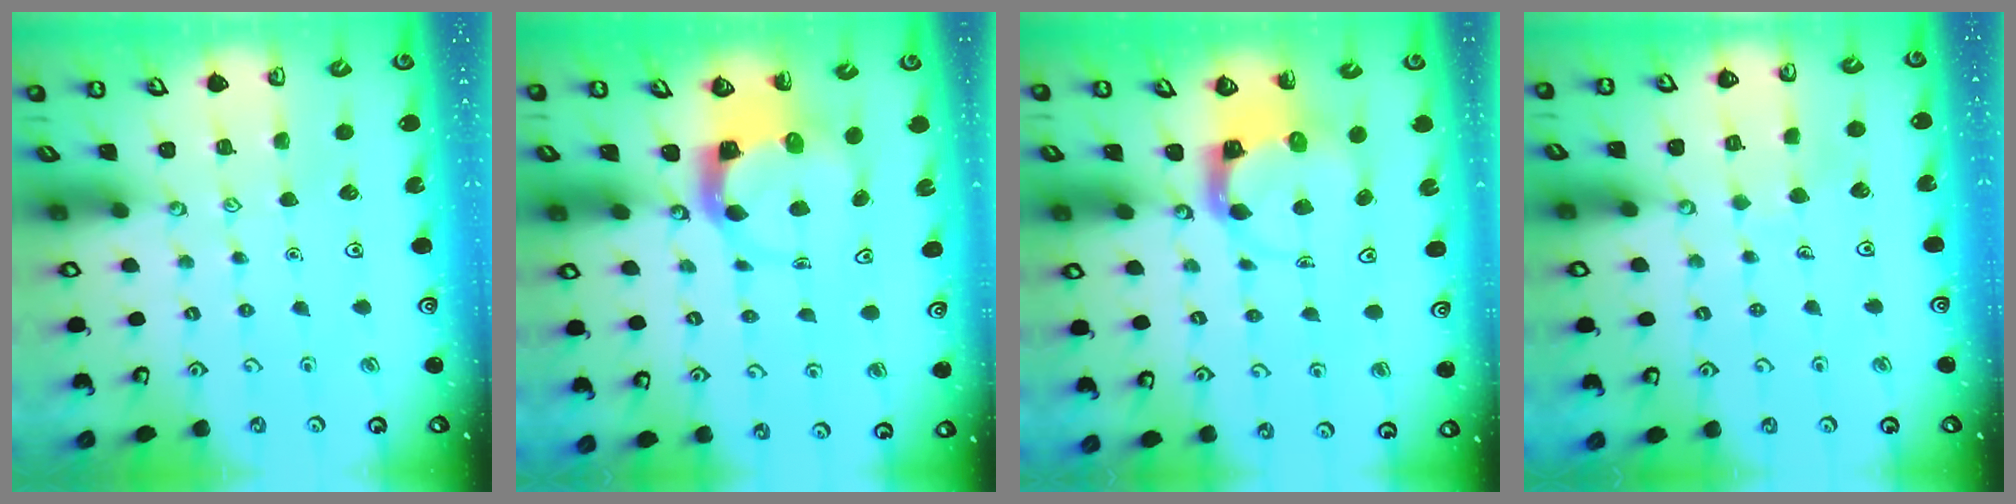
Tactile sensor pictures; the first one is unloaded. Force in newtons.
{"total": 3.8, "press": 3.7, "slide": 0.6}
{"total": 3.9, "press": 3.8, "slide": 0.5}
{"total": 3.6, "press": 3.6, "slide": 0.2}